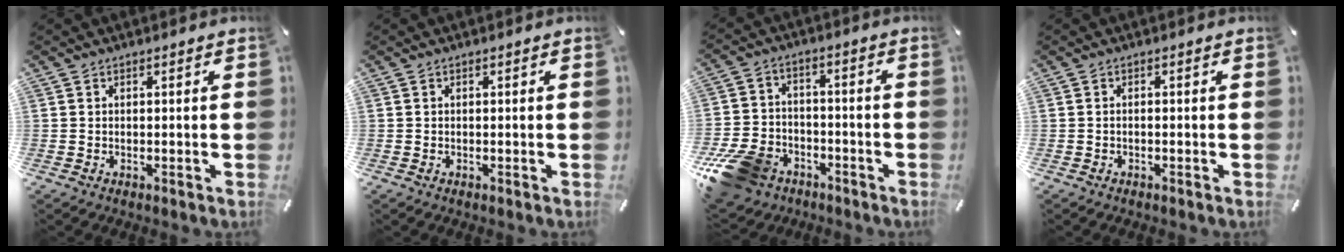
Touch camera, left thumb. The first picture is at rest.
{"total": 0.0}
{"total": 13.6, "force": [-8.1, 9.4, 5.7], "torque": [-0.115, 0.059, -0.142]}
{"total": 0.7, "force": [-0.4, 0.3, 0.5], "torque": [-0.012, 0.000, -0.009]}